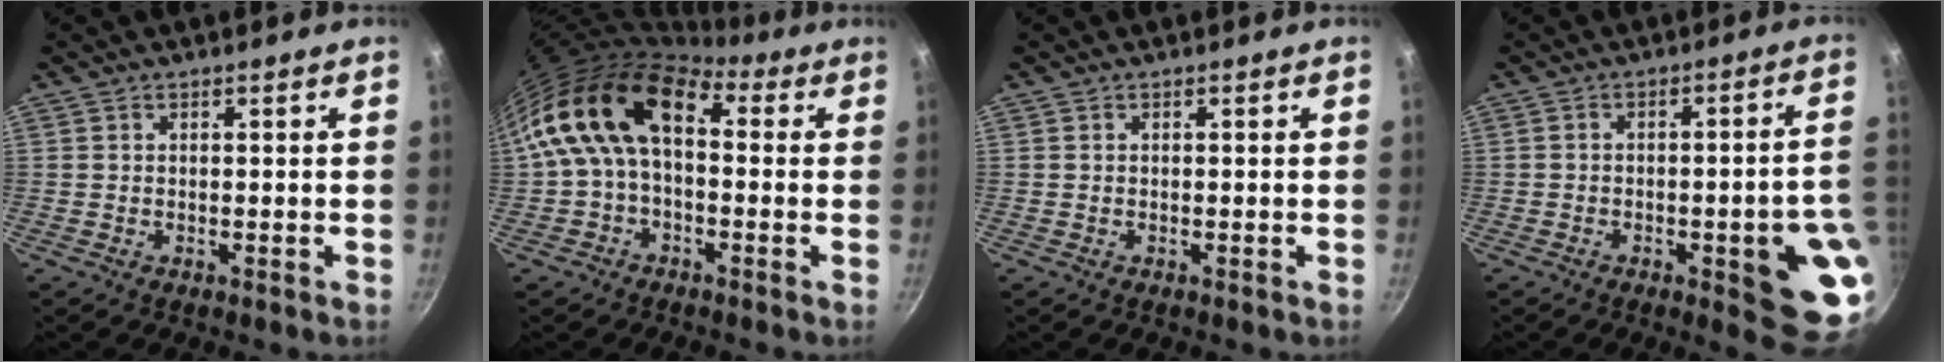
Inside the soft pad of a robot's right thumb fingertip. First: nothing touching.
{"total": 15.8, "force": [2.0, 9.7, 12.3], "torque": [-0.200, 0.032, 0.017]}
{"total": 0.0}
{"total": 14.8, "force": [-4.1, 4.2, 13.5], "torque": [-0.119, 0.024, -0.050]}